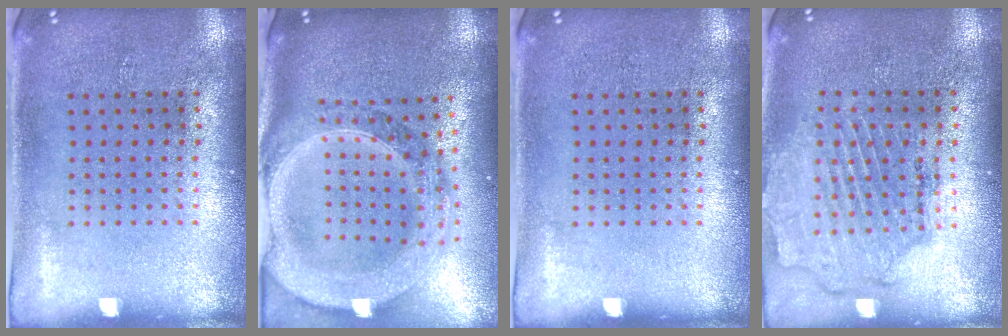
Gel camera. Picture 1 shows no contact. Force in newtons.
{"total": 3.2, "press": 2.7, "slide": 1.8}
{"total": 0.0}
{"total": 1.6, "press": 1.6, "slide": 0.5}